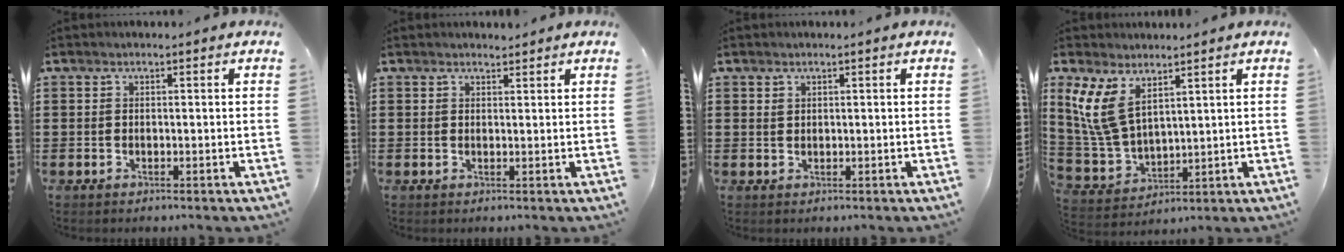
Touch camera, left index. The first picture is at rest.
{"total": 1.3, "force": [1.3, 0.3, 0.1], "torque": [-0.005, 0.001, 0.026]}
{"total": 0.8, "force": [0.5, 0.6, 0.3], "torque": [-0.007, 0.004, 0.010]}
{"total": 9.0, "force": [4.9, 4.5, 6.2], "torque": [-0.162, -0.010, 0.087]}